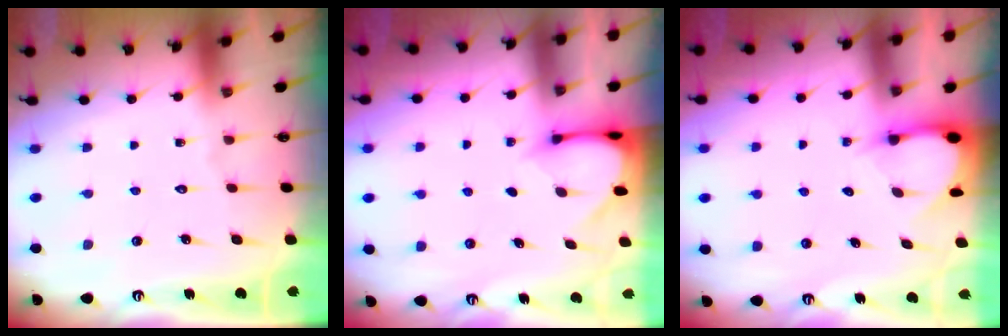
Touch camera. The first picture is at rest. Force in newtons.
{"total": 2.9, "press": 2.9, "slide": 0.3}
{"total": 2.8, "press": 2.8, "slide": 0.2}